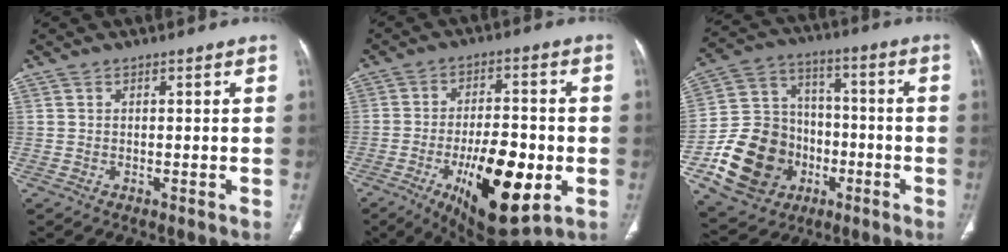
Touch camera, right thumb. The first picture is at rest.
{"total": 18.1, "force": [-5.9, 7.1, 15.6], "torque": [-0.236, 0.007, -0.078]}
{"total": 19.5, "force": [-6.4, 16.4, 8.5], "torque": [-0.136, 0.064, -0.098]}